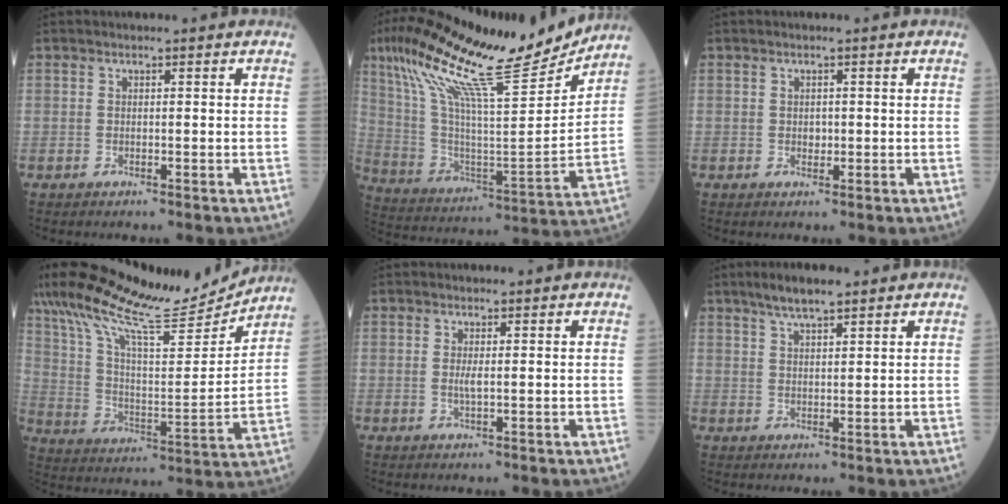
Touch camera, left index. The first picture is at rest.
{"total": 23.5, "force": [18.5, 2.2, 14.3], "torque": [-0.263, 0.002, 0.315]}
{"total": 1.0, "force": [-0.2, 0.8, 0.5], "torque": [-0.010, -0.004, -0.002]}
{"total": 20.1, "force": [18.1, 1.8, 8.6], "torque": [-0.172, -0.007, 0.296]}
{"total": 1.2, "force": [-0.1, 0.2, 1.2], "torque": [-0.030, -0.006, 0.000]}
{"total": 4.7, "force": [3.6, 0.7, 3.0], "torque": [-0.062, 0.009, 0.066]}